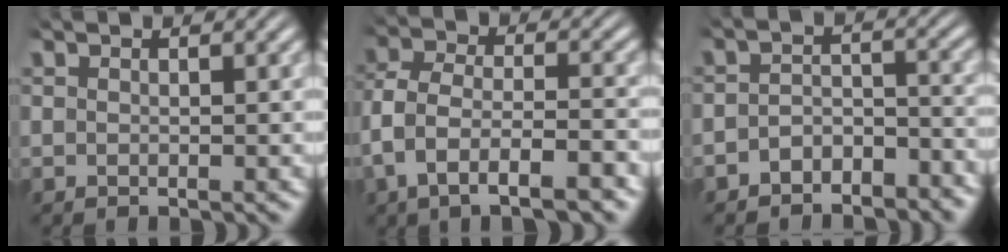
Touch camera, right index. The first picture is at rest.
{"total": 6.8, "force": [-2.9, 4.3, 4.5], "torque": [-0.099, -0.026, -0.043]}
{"total": 4.3, "force": [-3.7, 2.0, 1.0], "torque": [-0.013, -0.013, -0.063]}